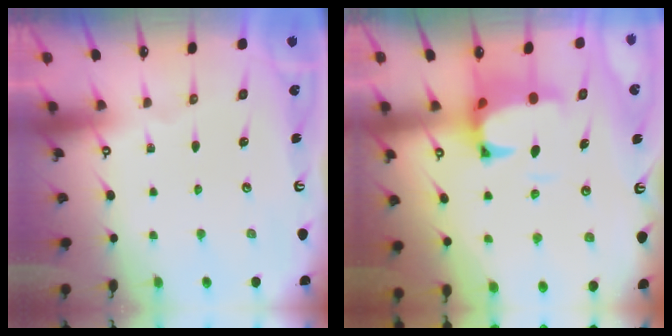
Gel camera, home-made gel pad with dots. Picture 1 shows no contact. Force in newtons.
{"total": 2.8, "press": 2.6, "slide": 1.2}